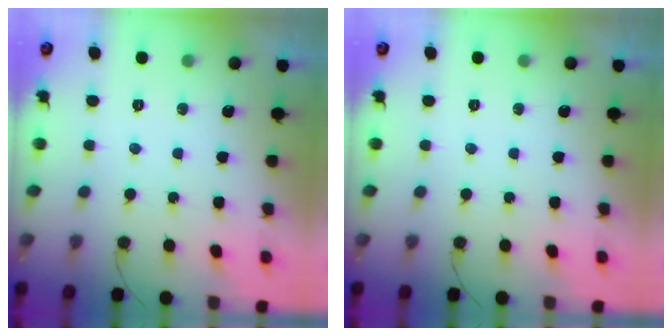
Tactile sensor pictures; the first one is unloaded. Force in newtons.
{"total": 0.0}